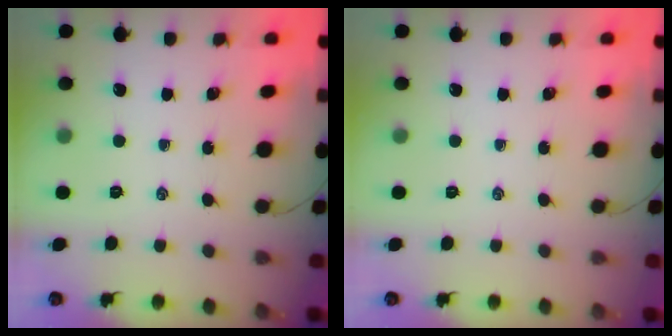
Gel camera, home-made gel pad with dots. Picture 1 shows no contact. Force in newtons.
{"total": 0.0}